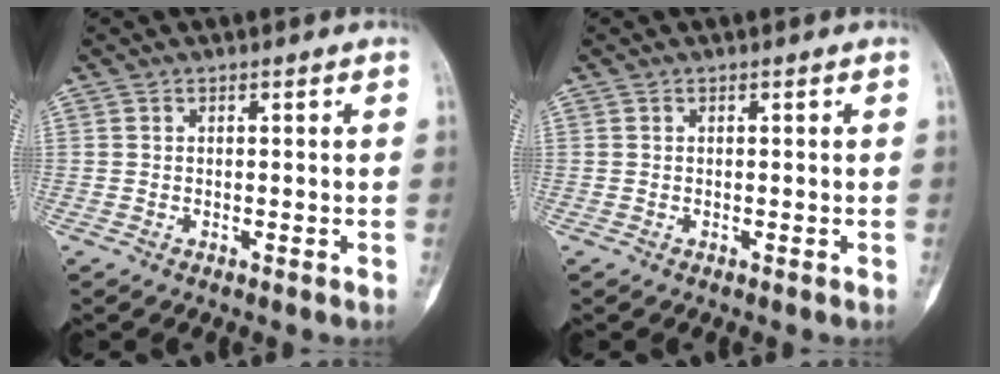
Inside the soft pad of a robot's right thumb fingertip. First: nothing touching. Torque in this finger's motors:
{"motor_torque": [0.00, 0.00, 0.00, 0.00, 0.00]}